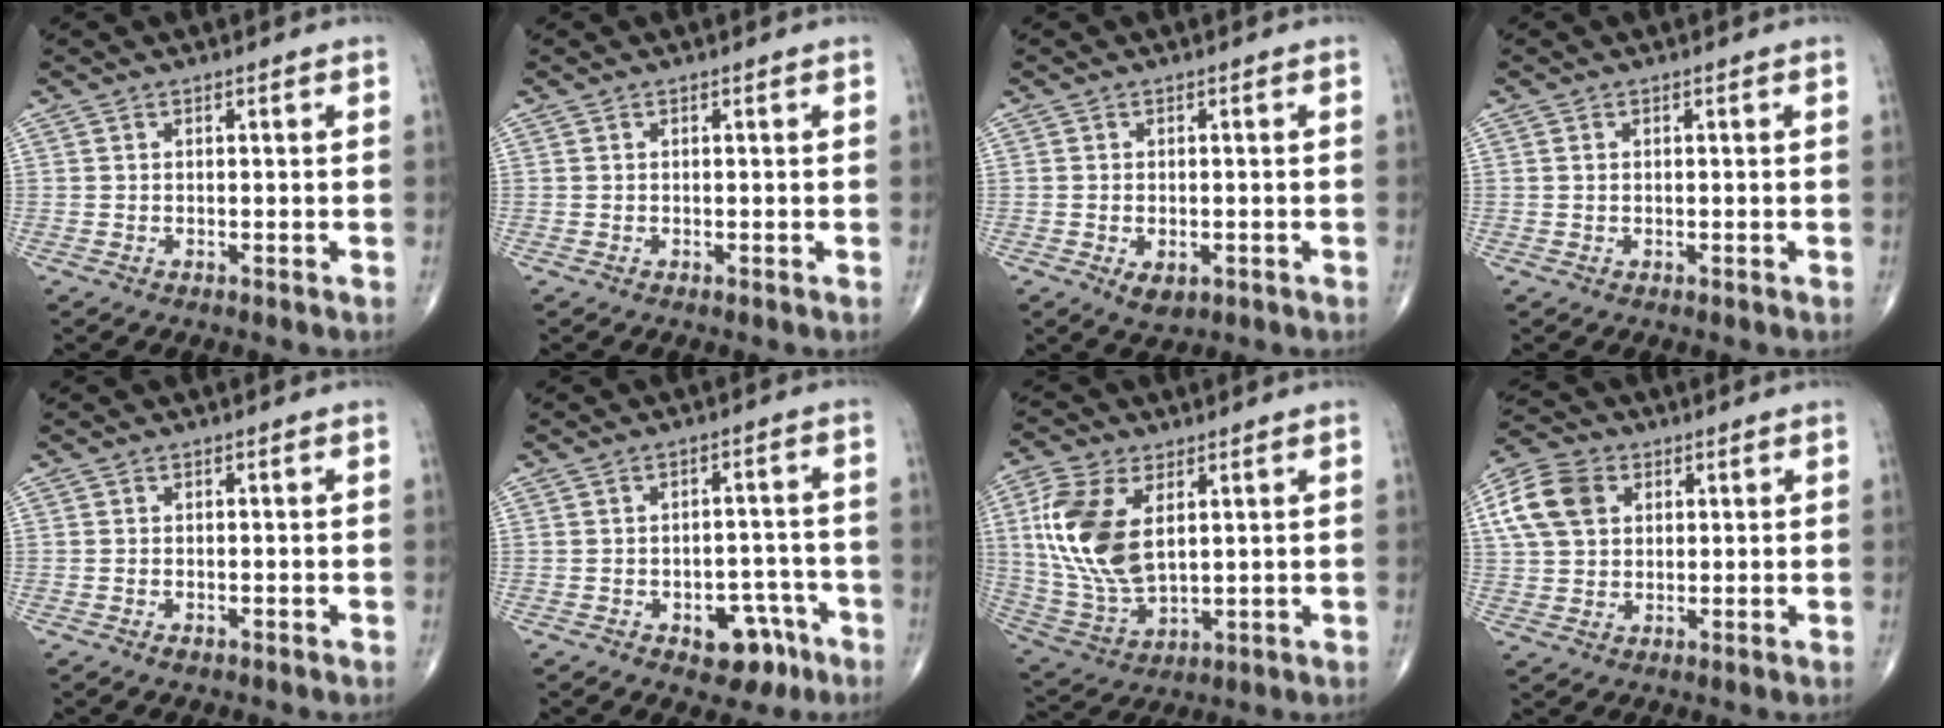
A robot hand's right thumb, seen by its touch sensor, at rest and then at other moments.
{"total": 0.0}
{"total": 3.2, "force": [-1.2, 1.9, 2.2], "torque": [-0.026, -0.001, -0.011]}
{"total": 0.6, "force": [0.2, 0.4, 0.4], "torque": [-0.006, 0.003, 0.003]}
{"total": 0.7, "force": [-0.5, 0.3, 0.5], "torque": [-0.003, 0.000, -0.008]}
{"total": 8.8, "force": [-4.8, 5.1, 5.3], "torque": [-0.030, 0.045, -0.059]}
{"total": 15.8, "force": [3.8, 8.9, 12.5], "torque": [-0.261, -0.012, 0.082]}
{"total": 10.6, "force": [3.2, 7.8, 6.3], "torque": [-0.114, 0.008, 0.055]}